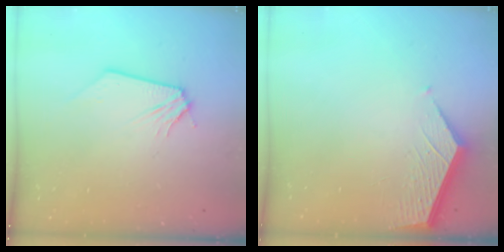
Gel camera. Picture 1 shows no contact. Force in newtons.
{"total": 3.5, "press": 3.5, "slide": 0.4}